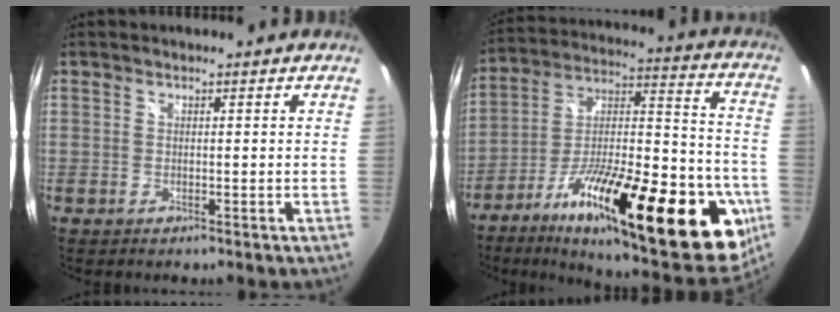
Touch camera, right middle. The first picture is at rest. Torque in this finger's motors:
{"motor_torque": [2.14, 0.00, 1.05, 0.21]}